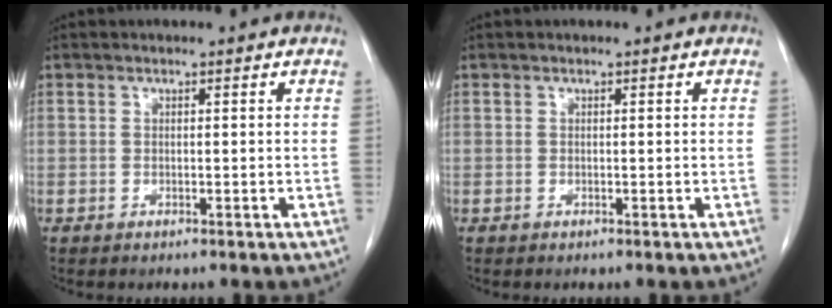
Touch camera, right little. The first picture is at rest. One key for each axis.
{"total": 0.0}